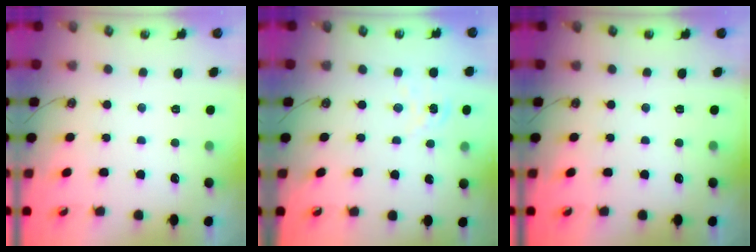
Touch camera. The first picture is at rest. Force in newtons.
{"total": 1.3, "press": 1.3, "slide": 0.2}
{"total": 0.0}